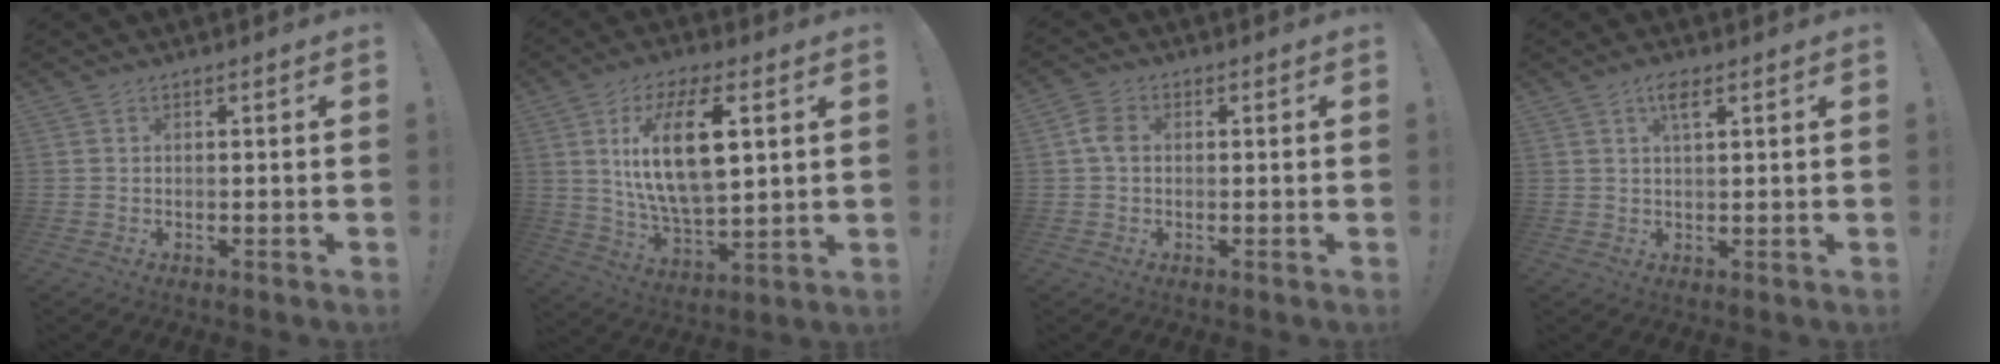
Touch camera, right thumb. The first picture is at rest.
{"total": 18.6, "force": [5.4, 7.9, 15.9], "torque": [-0.293, -0.009, 0.078]}
{"total": 4.7, "force": [0.3, 3.3, 3.3], "torque": [-0.059, 0.007, 0.006]}
{"total": 3.7, "force": [1.9, 0.9, 3.0], "torque": [-0.054, 0.000, 0.029]}